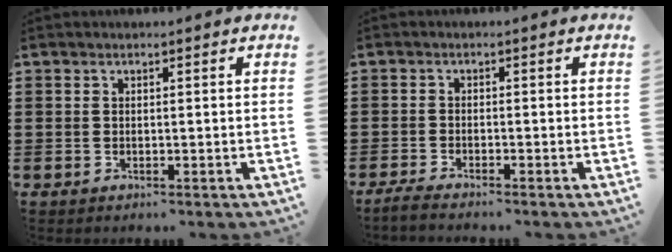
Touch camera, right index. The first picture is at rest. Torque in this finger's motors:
{"motor_torque": [0.35, 0.01, -0.98, -0.14]}